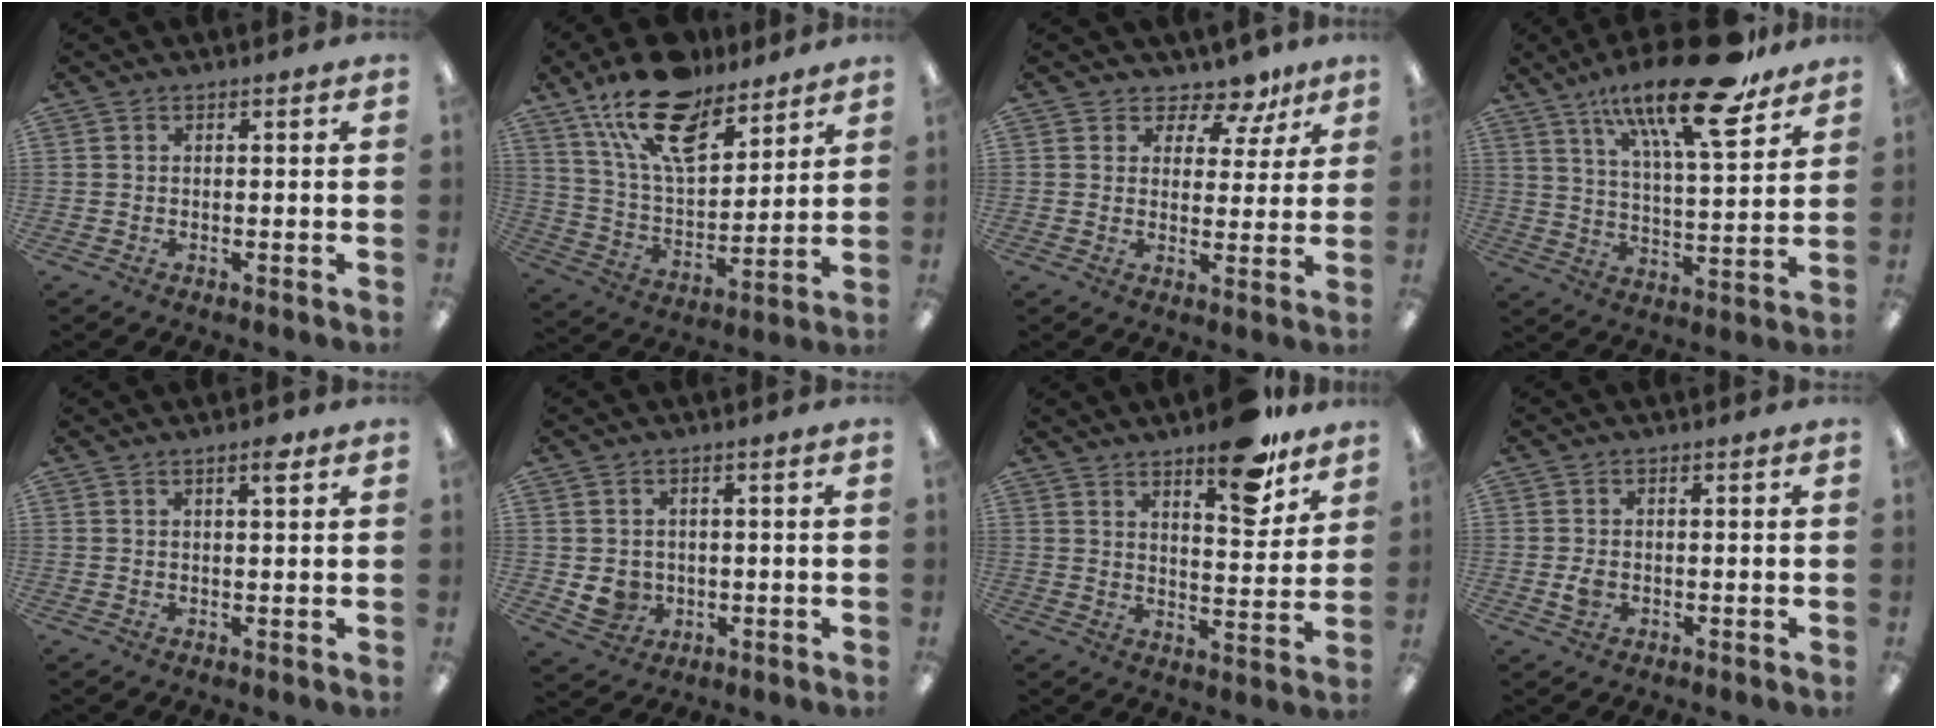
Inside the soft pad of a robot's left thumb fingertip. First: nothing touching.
{"total": 18.7, "force": [13.0, 8.7, 10.3], "torque": [-0.194, -0.059, 0.235]}
{"total": 6.6, "force": [4.9, 4.0, 2.0], "torque": [-0.026, -0.042, 0.086]}
{"total": 21.6, "force": [14.6, 6.1, 14.7], "torque": [-0.236, -0.084, 0.235]}
{"total": 2.7, "force": [1.9, 0.7, 1.8], "torque": [-0.025, -0.004, 0.029]}
{"total": 5.1, "force": [-0.1, 4.9, 1.5], "torque": [-0.024, 0.005, 0.003]}
{"total": 13.5, "force": [10.2, 4.4, 7.7], "torque": [-0.089, -0.070, 0.170]}
{"total": 2.4, "force": [-0.4, 1.9, 1.4], "torque": [-0.015, 0.000, -0.007]}